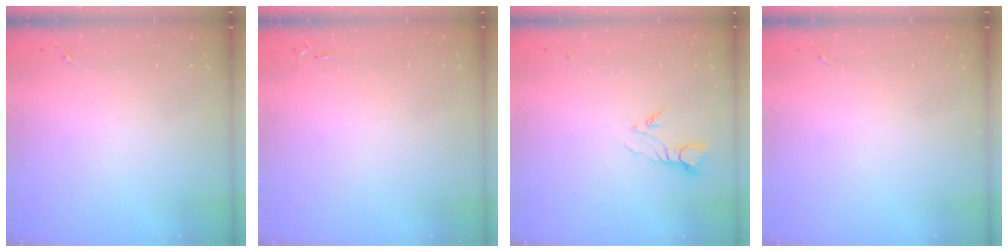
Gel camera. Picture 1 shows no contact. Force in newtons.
{"total": 2.5, "press": 2.5, "slide": 0.3}
{"total": 4.3, "press": 4.3, "slide": 0.3}
{"total": 0.0}